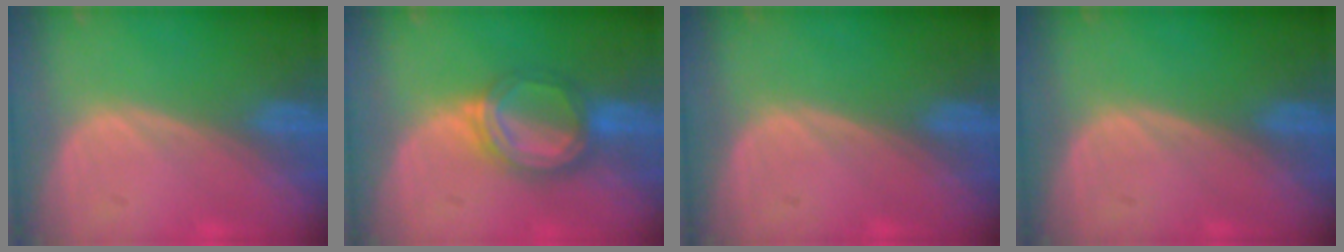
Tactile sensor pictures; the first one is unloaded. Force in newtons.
{"total": 6.4, "press": 5.7, "slide": 3.0}
{"total": 0.0}
{"total": 0.0}